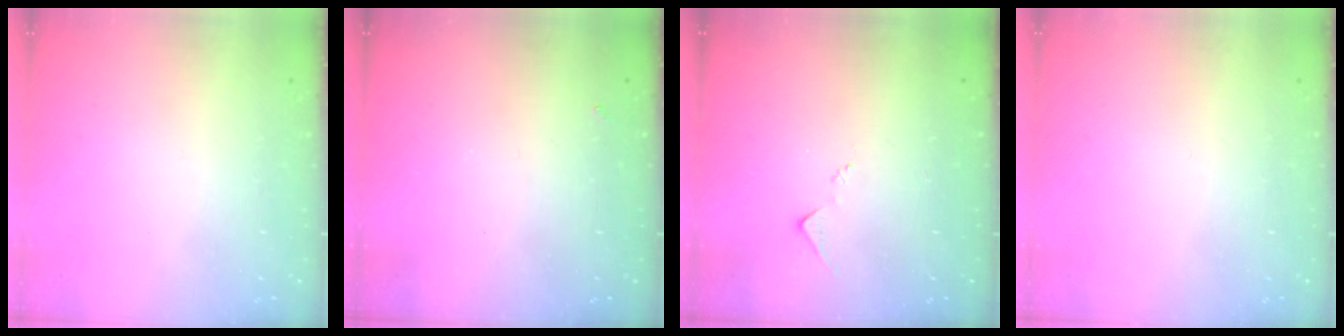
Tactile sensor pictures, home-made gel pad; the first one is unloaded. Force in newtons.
{"total": 1.6, "press": 1.6, "slide": 0.4}
{"total": 7.1, "press": 7.1, "slide": 0.8}
{"total": 0.0}